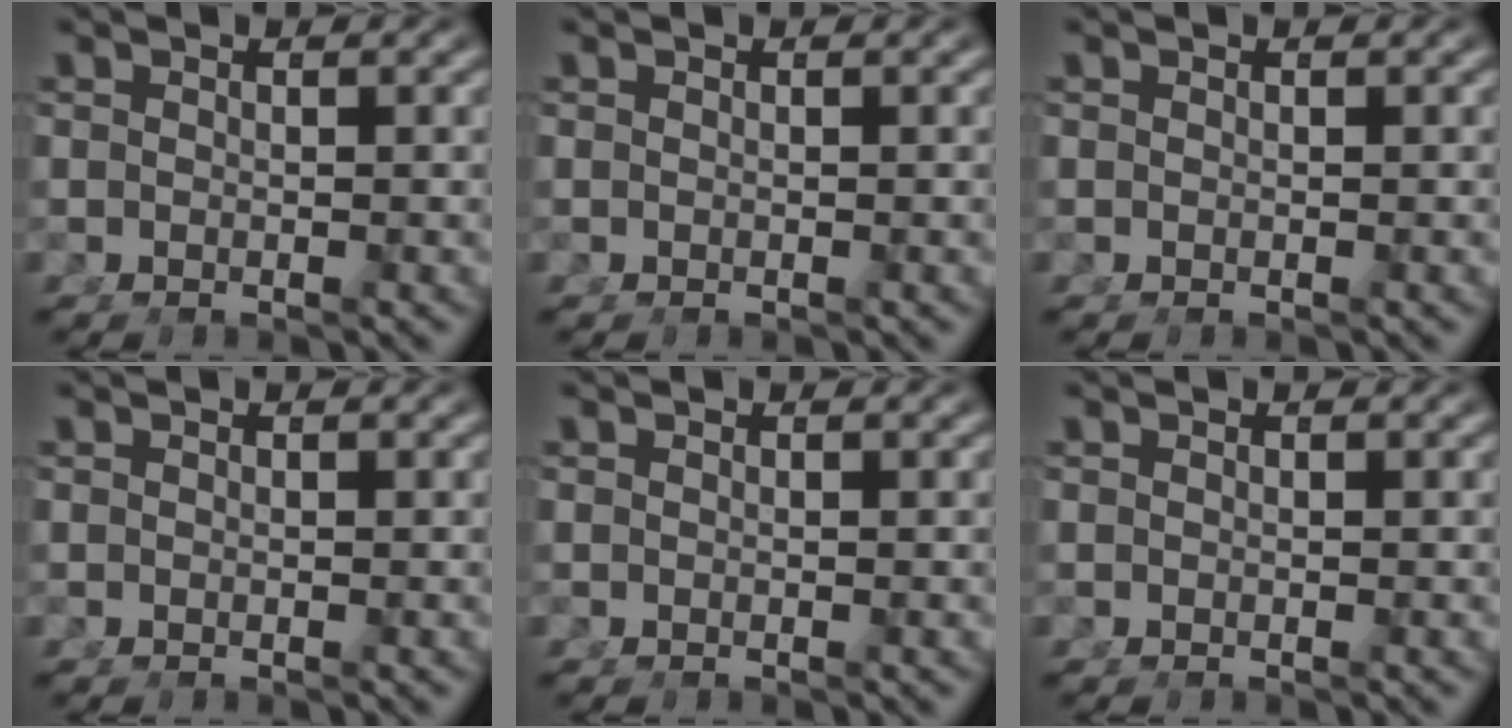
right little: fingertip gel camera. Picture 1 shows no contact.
{"total": 0.0}
{"total": 0.0}
{"total": 0.0}
{"total": 0.0}
{"total": 0.0}